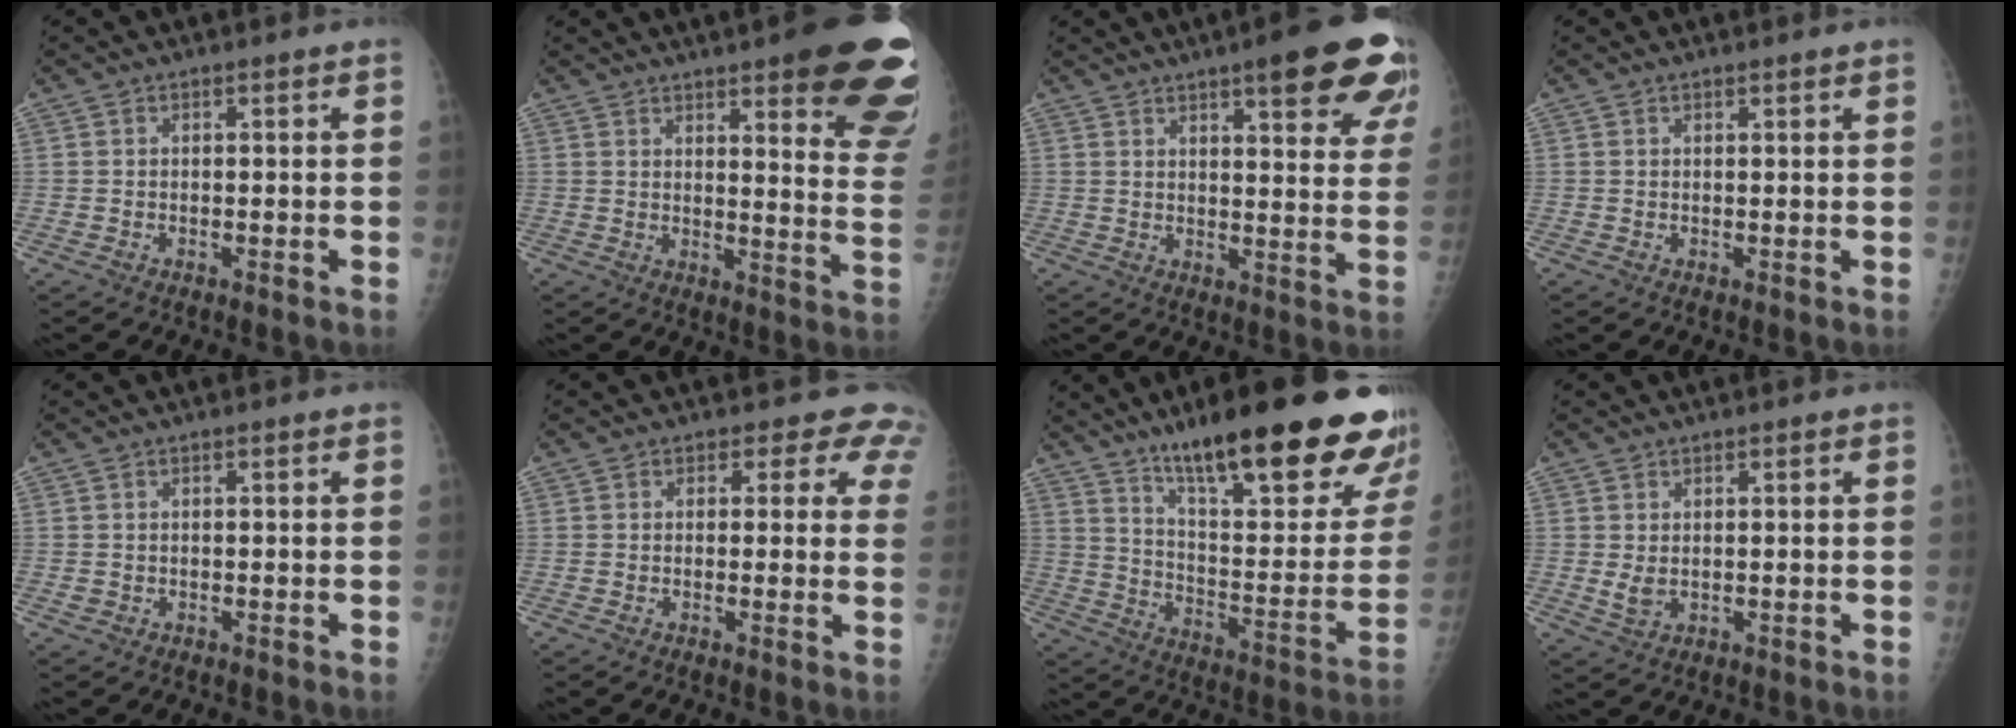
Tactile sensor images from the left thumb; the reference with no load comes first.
{"total": 22.6, "force": [13.7, 5.1, 17.2], "torque": [-0.166, -0.057, 0.160]}
{"total": 18.0, "force": [10.9, 4.1, 13.7], "torque": [-0.150, -0.039, 0.128]}
{"total": 0.8, "force": [0.7, 0.2, 0.3], "torque": [-0.003, -0.001, 0.010]}
{"total": 0.7, "force": [-0.2, 0.6, 0.2], "torque": [0.003, 0.002, 0.000]}
{"total": 6.2, "force": [4.9, 3.5, 1.2], "torque": [0.029, -0.018, 0.028]}
{"total": 30.5, "force": [20.6, 6.5, 21.5], "torque": [-0.262, -0.084, 0.307]}
{"total": 2.5, "force": [0.5, 1.7, 1.7], "torque": [-0.027, -0.008, 0.015]}